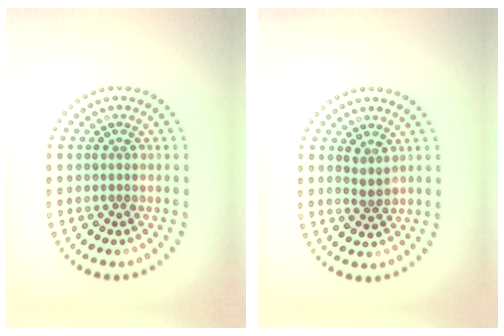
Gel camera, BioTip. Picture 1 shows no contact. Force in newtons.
{"total": 1.1, "press": 0.7, "slide": 0.8}